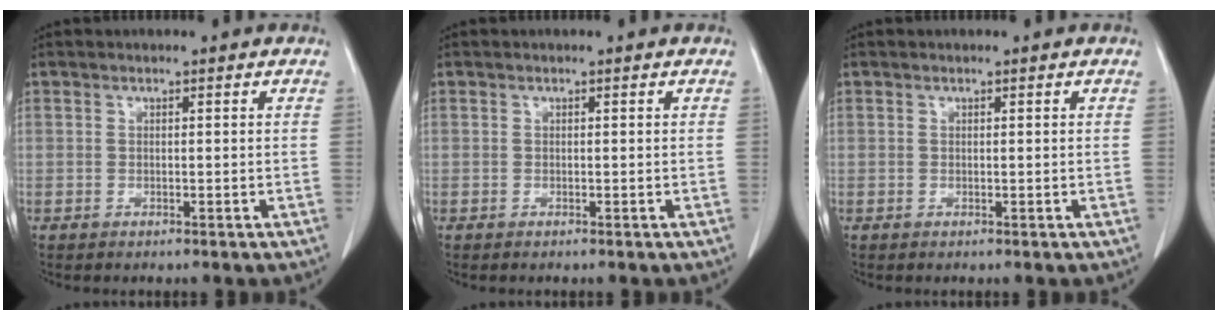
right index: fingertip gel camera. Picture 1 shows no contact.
{"total": 0.0}
{"total": 0.0}